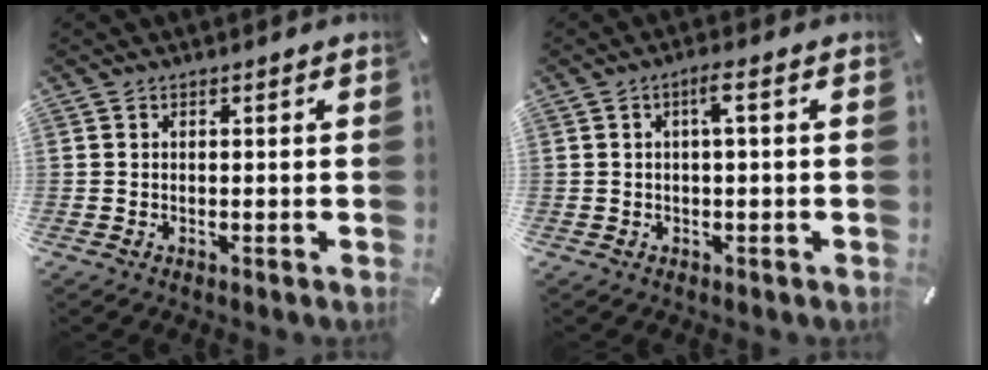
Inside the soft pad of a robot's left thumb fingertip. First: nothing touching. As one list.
[{"total": 3.2, "force": [0.3, 0.6, 3.1], "torque": [-0.061, 0.008, 0.003]}]